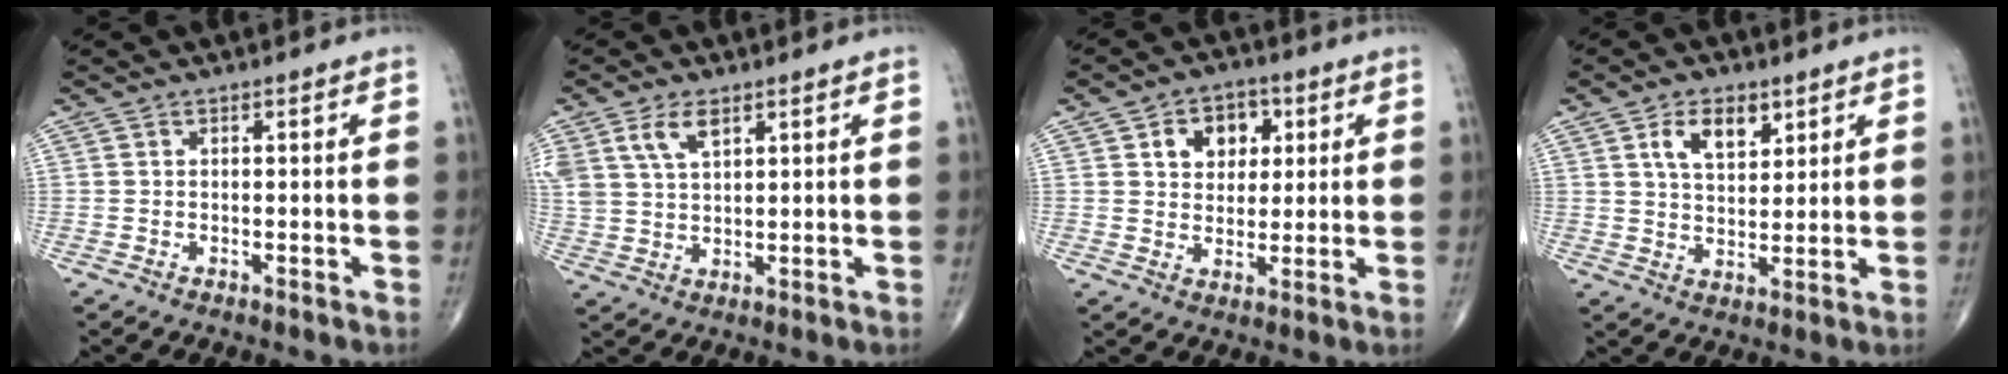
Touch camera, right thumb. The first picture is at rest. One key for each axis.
{"total": 7.4, "fx": 3.8, "fy": 3.9, "fz": 4.9, "tx": -0.098, "ty": -0.008, "tz": 0.080}
{"total": 8.0, "fx": 2.7, "fy": 6.0, "fz": 4.5, "tx": -0.026, "ty": -0.005, "tz": 0.039}
{"total": 7.3, "fx": 3.6, "fy": 4.1, "fz": 4.9, "tx": -0.065, "ty": -0.019, "tz": 0.064}